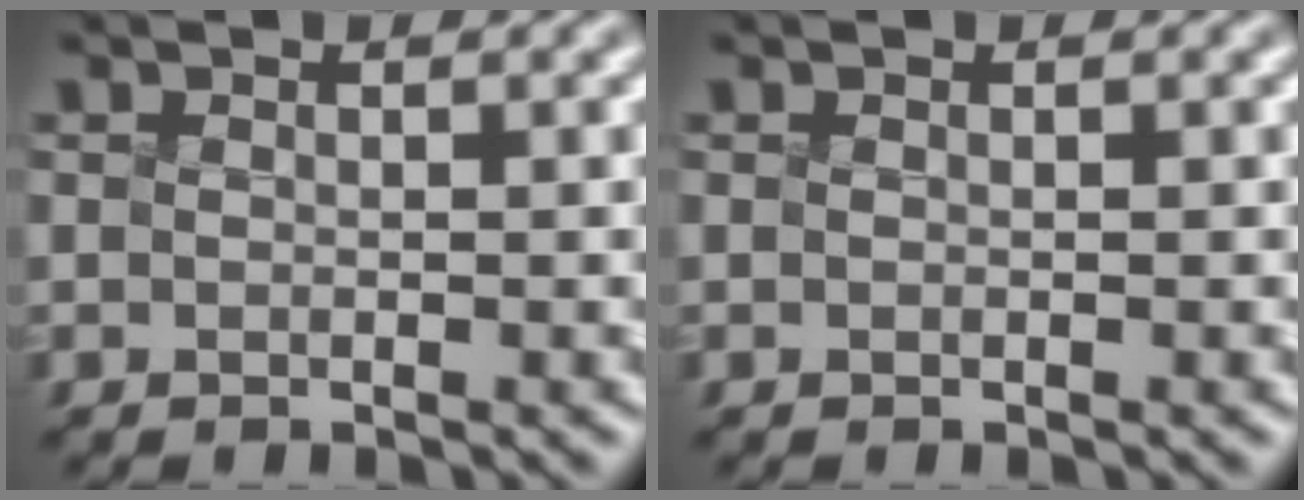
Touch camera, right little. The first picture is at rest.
{"total": 0.0}